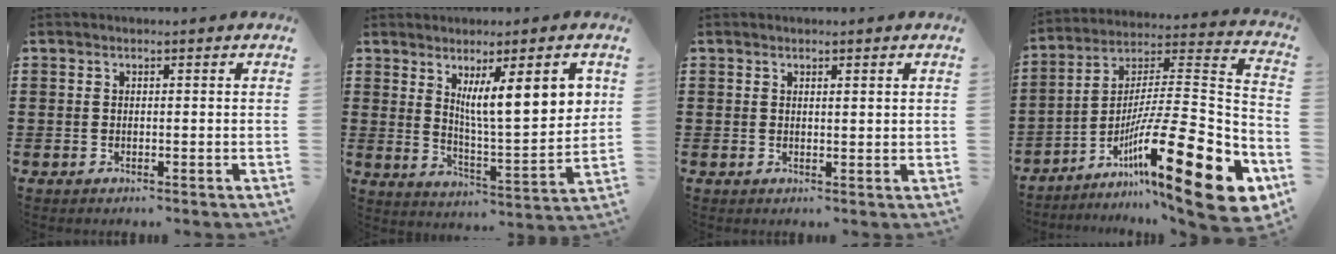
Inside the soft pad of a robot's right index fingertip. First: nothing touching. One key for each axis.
{"total": 10.4, "fx": 4.4, "fy": 2.0, "fz": 9.2, "tx": -0.157, "ty": -0.015, "tz": 0.070}
{"total": 0.8, "fx": 0.6, "fy": 0.2, "fz": 0.6, "tx": -0.011, "ty": 0.002, "tz": 0.010}
{"total": 21.2, "fx": -9.5, "fy": 3.7, "fz": 18.7, "tx": -0.306, "ty": 0.007, "tz": -0.160}